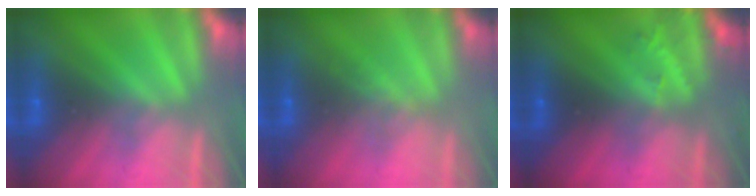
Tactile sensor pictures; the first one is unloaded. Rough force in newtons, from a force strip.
{"total": 1.4}
{"total": 2.7}